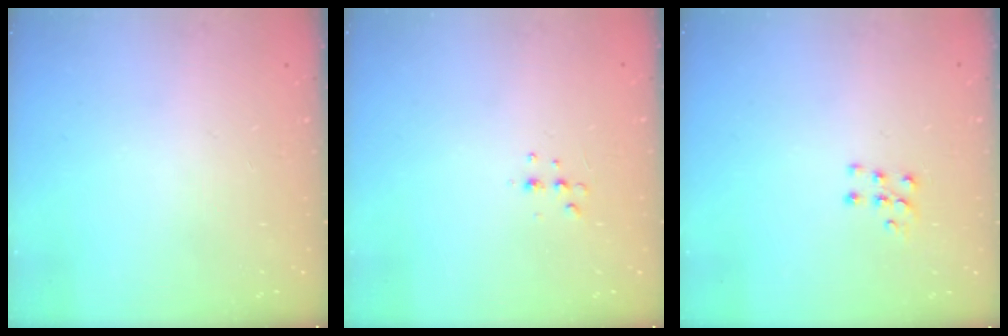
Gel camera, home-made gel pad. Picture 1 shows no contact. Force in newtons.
{"total": 4.1, "press": 3.9, "slide": 1.3}
{"total": 5.6, "press": 5.6, "slide": 0.5}